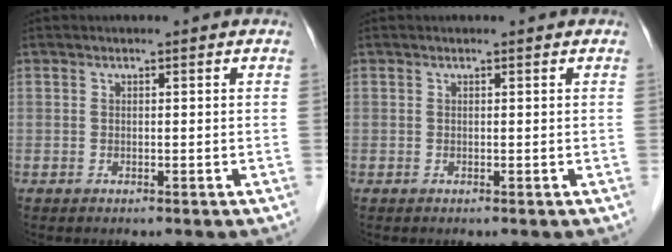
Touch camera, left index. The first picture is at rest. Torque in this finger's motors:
{"motor_torque": [0.03, 0.11, -0.07, -0.01]}